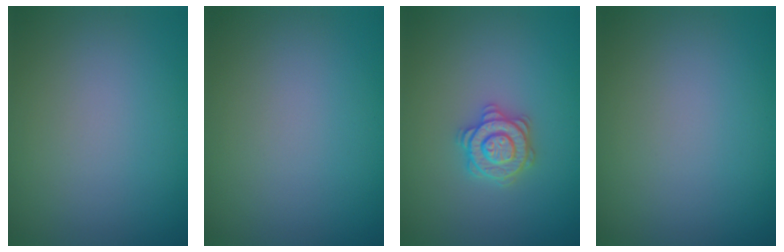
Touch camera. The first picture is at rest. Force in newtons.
{"total": 0.0}
{"total": 2.8, "press": 2.8, "slide": 0.4}
{"total": 0.0}